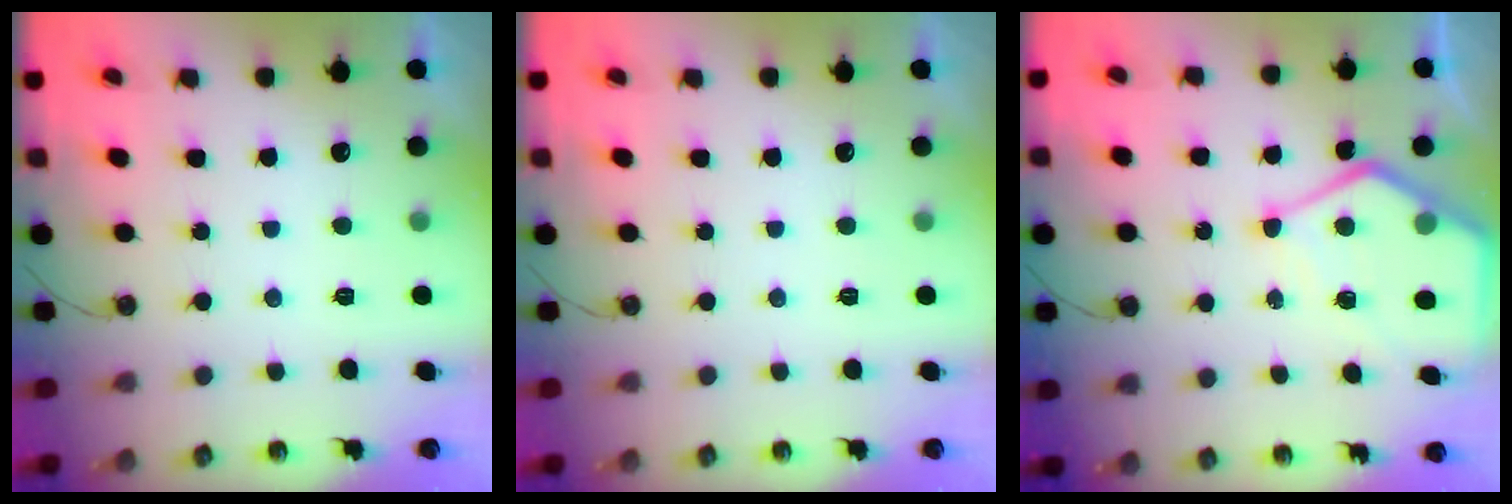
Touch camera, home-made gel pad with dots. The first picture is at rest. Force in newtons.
{"total": 0.0}
{"total": 11.2, "press": 11.2, "slide": 1.1}